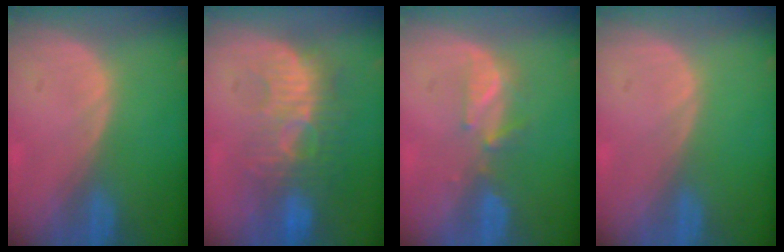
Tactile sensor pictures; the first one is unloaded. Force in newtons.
{"total": 9.3, "press": 8.8, "slide": 3.1}
{"total": 3.4, "press": 3.3, "slide": 0.7}
{"total": 0.0}